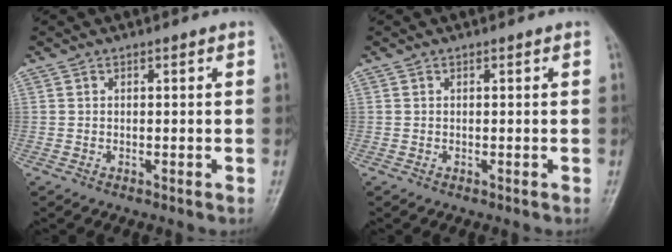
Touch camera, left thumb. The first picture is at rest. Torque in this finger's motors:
{"motor_torque": [0.00, 0.00, -0.06, -0.06, 0.00]}